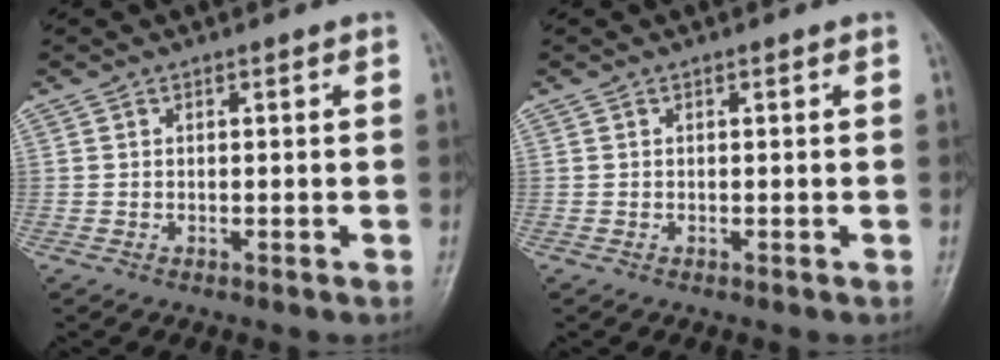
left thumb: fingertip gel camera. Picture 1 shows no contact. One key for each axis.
{"total": 0.0}